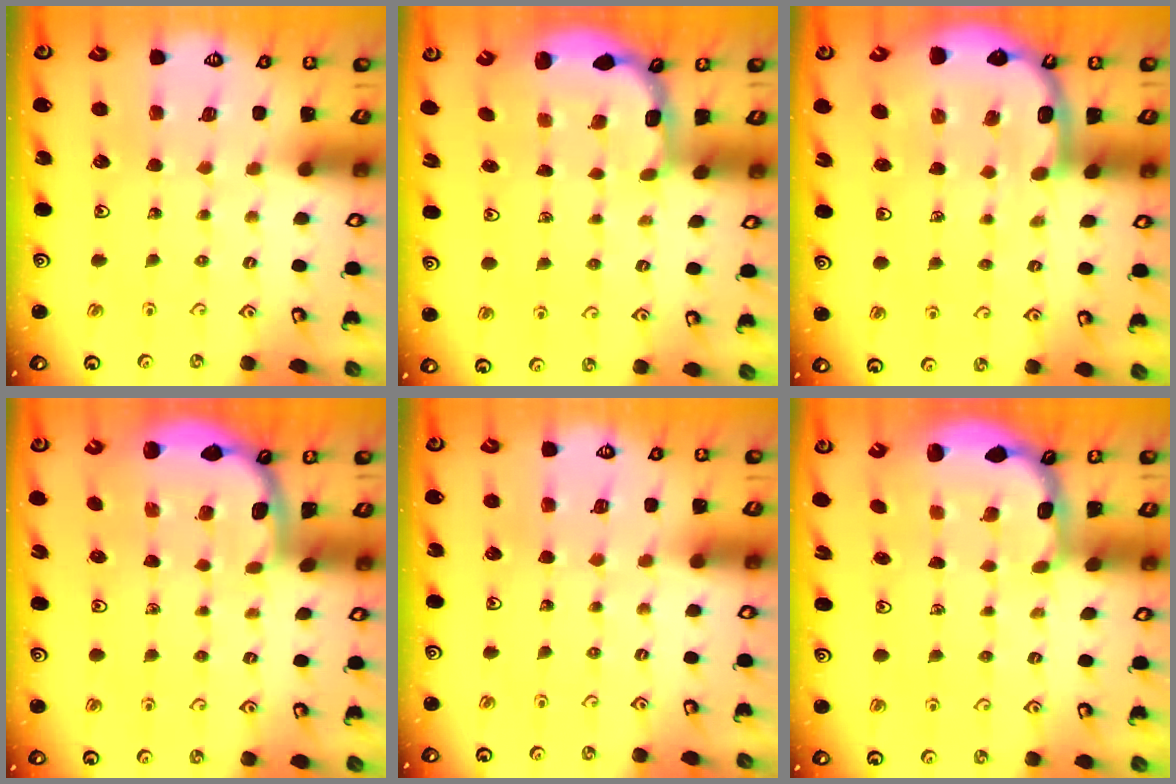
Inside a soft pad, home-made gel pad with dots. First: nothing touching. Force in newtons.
{"total": 3.0, "press": 2.6, "slide": 1.5}
{"total": 7.3, "press": 7.0, "slide": 2.1}
{"total": 1.8, "press": 1.8, "slide": 0.1}
{"total": 0.0}
{"total": 3.0, "press": 2.0, "slide": 2.2}